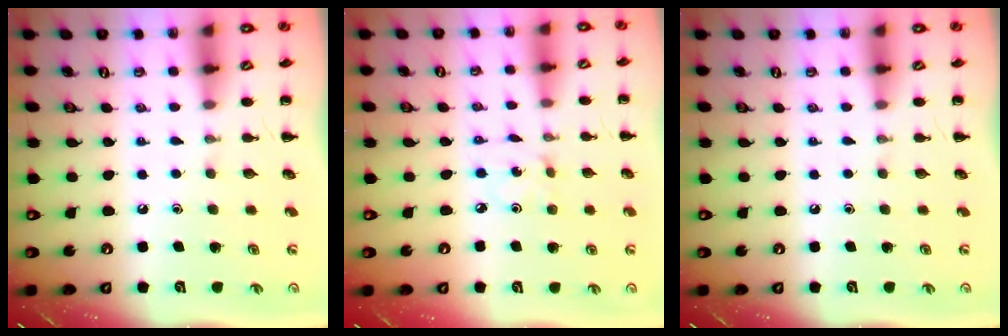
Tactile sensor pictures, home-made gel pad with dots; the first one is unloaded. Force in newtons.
{"total": 1.0, "press": 0.9, "slide": 0.3}
{"total": 0.0}